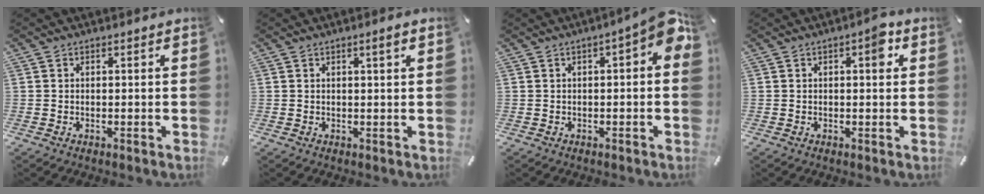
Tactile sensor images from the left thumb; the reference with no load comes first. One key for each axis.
{"total": 2.1, "fx": 0.9, "fy": 0.2, "fz": 1.9, "tx": -0.038, "ty": 0.002, "tz": 0.014}
{"total": 5.6, "fx": 1.0, "fy": 1.8, "fz": 5.3, "tx": -0.073, "ty": -0.012, "tz": 0.014}
{"total": 4.3, "fx": 1.2, "fy": 1.7, "fz": 3.7, "tx": -0.031, "ty": -0.008, "tz": 0.007}